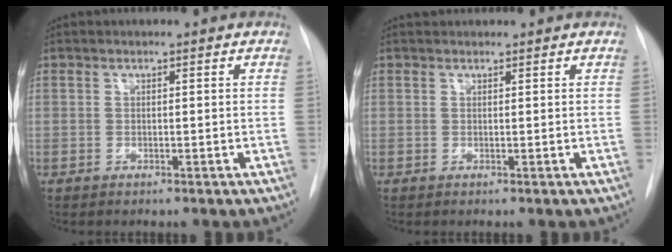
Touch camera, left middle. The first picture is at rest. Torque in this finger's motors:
{"motor_torque": [0.25, -0.23, -0.05, 0.00]}